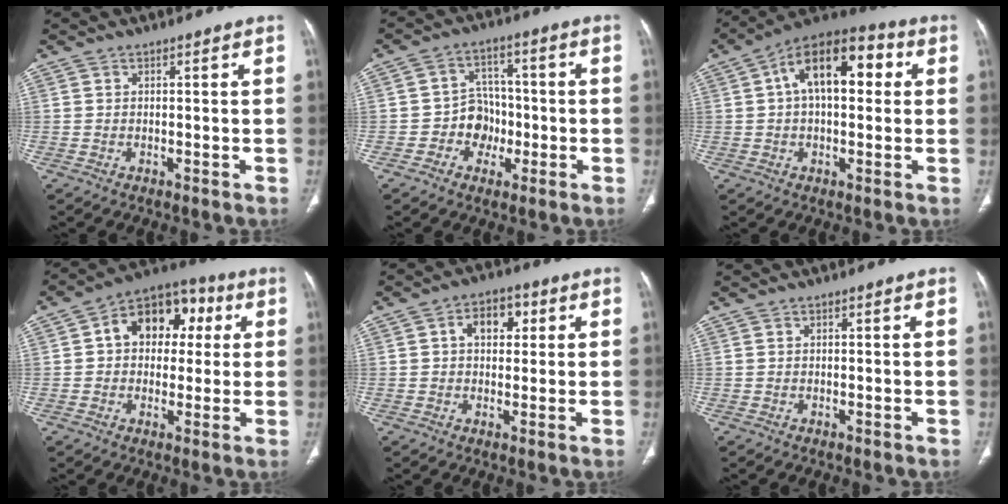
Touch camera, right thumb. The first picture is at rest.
{"total": 7.2, "force": [-2.0, 6.3, 2.9], "torque": [-0.003, 0.027, -0.039]}
{"total": 15.8, "force": [3.4, 8.4, 12.9], "torque": [-0.184, 0.036, 0.045]}
{"total": 13.4, "force": [2.7, 9.9, 8.7], "torque": [-0.084, 0.026, 0.030]}
{"total": 6.6, "force": [1.7, 4.7, 4.4], "torque": [-0.041, 0.009, 0.020]}
{"total": 0.0}